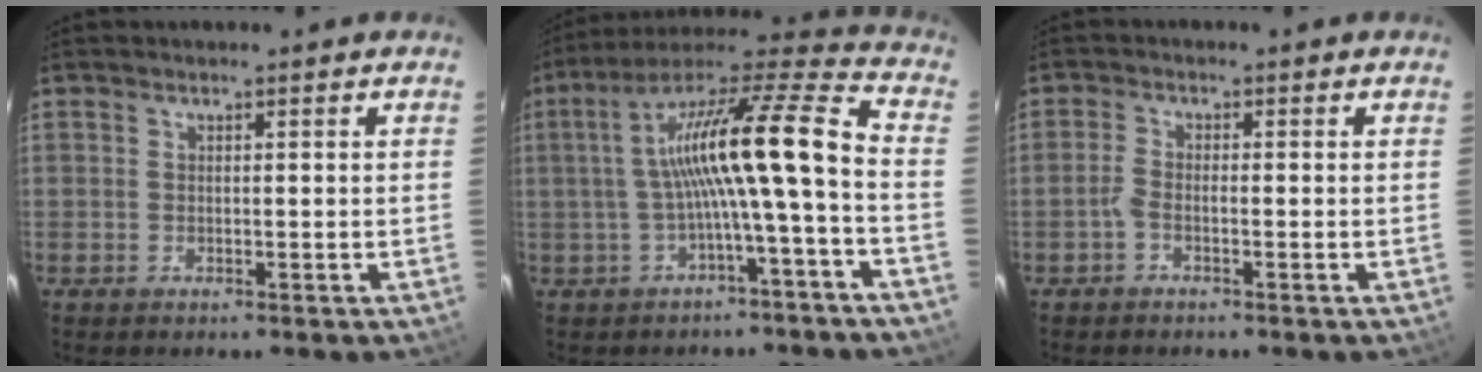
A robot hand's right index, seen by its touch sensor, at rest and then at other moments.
{"total": 17.1, "force": [-2.2, 0.9, 16.9], "torque": [-0.296, 0.020, -0.041]}
{"total": 1.8, "force": [-1.1, 0.5, 1.3], "torque": [-0.036, 0.004, -0.027]}